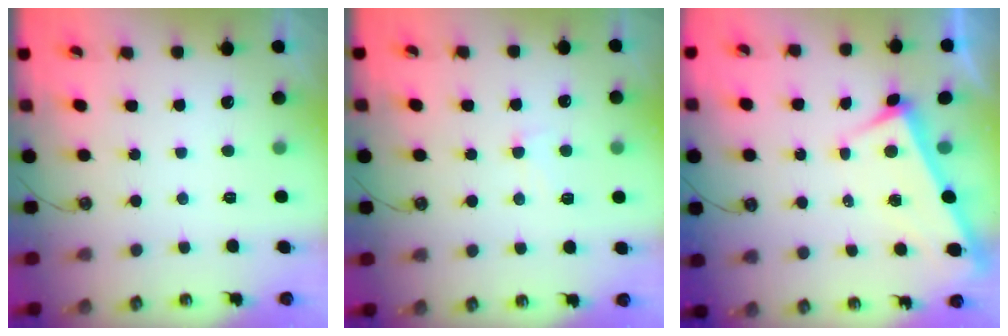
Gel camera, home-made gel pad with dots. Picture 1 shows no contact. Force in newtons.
{"total": 0.9, "press": 0.5, "slide": 0.8}
{"total": 3.5, "press": 3.4, "slide": 0.3}